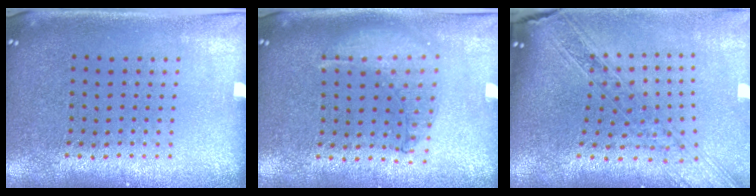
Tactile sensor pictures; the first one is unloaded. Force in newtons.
{"total": 1.0, "press": 1.0, "slide": 0.3}
{"total": 2.2, "press": 1.9, "slide": 1.1}